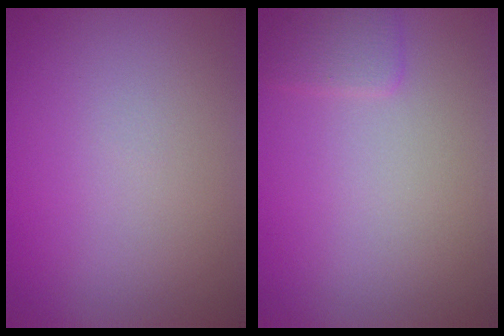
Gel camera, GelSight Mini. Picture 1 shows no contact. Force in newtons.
{"total": 1.4, "press": 1.4, "slide": 0.1}